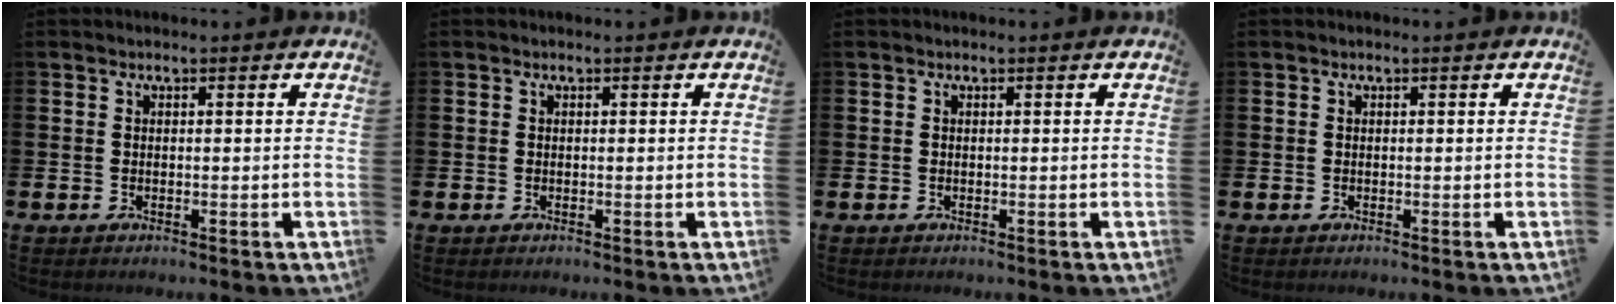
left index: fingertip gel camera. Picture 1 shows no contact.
{"total": 0.0}
{"total": 0.0}
{"total": 0.0}